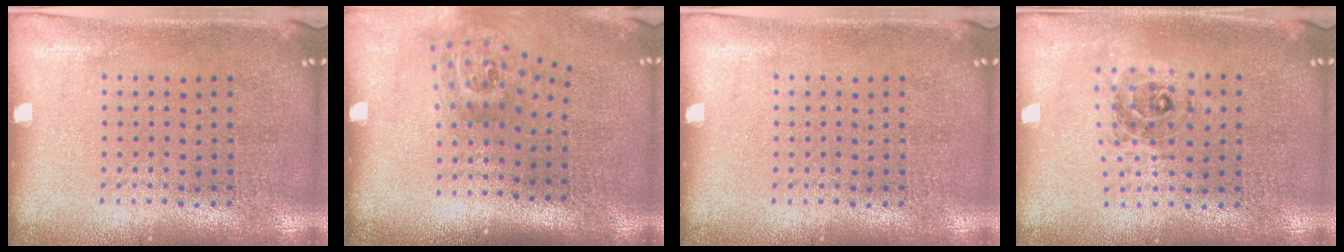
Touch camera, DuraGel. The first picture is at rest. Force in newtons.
{"total": 1.8, "press": 1.2, "slide": 1.3}
{"total": 0.0}
{"total": 0.6, "press": 0.6, "slide": 0.2}